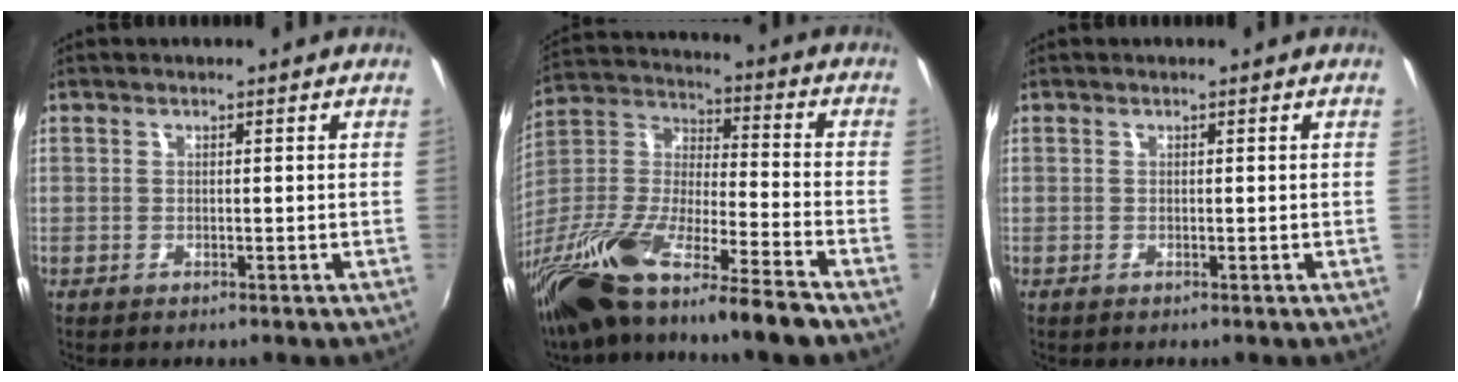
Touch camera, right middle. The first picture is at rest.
{"total": 24.0, "force": [-17.5, 2.8, 16.2], "torque": [-0.288, -0.040, -0.317]}
{"total": 0.0}